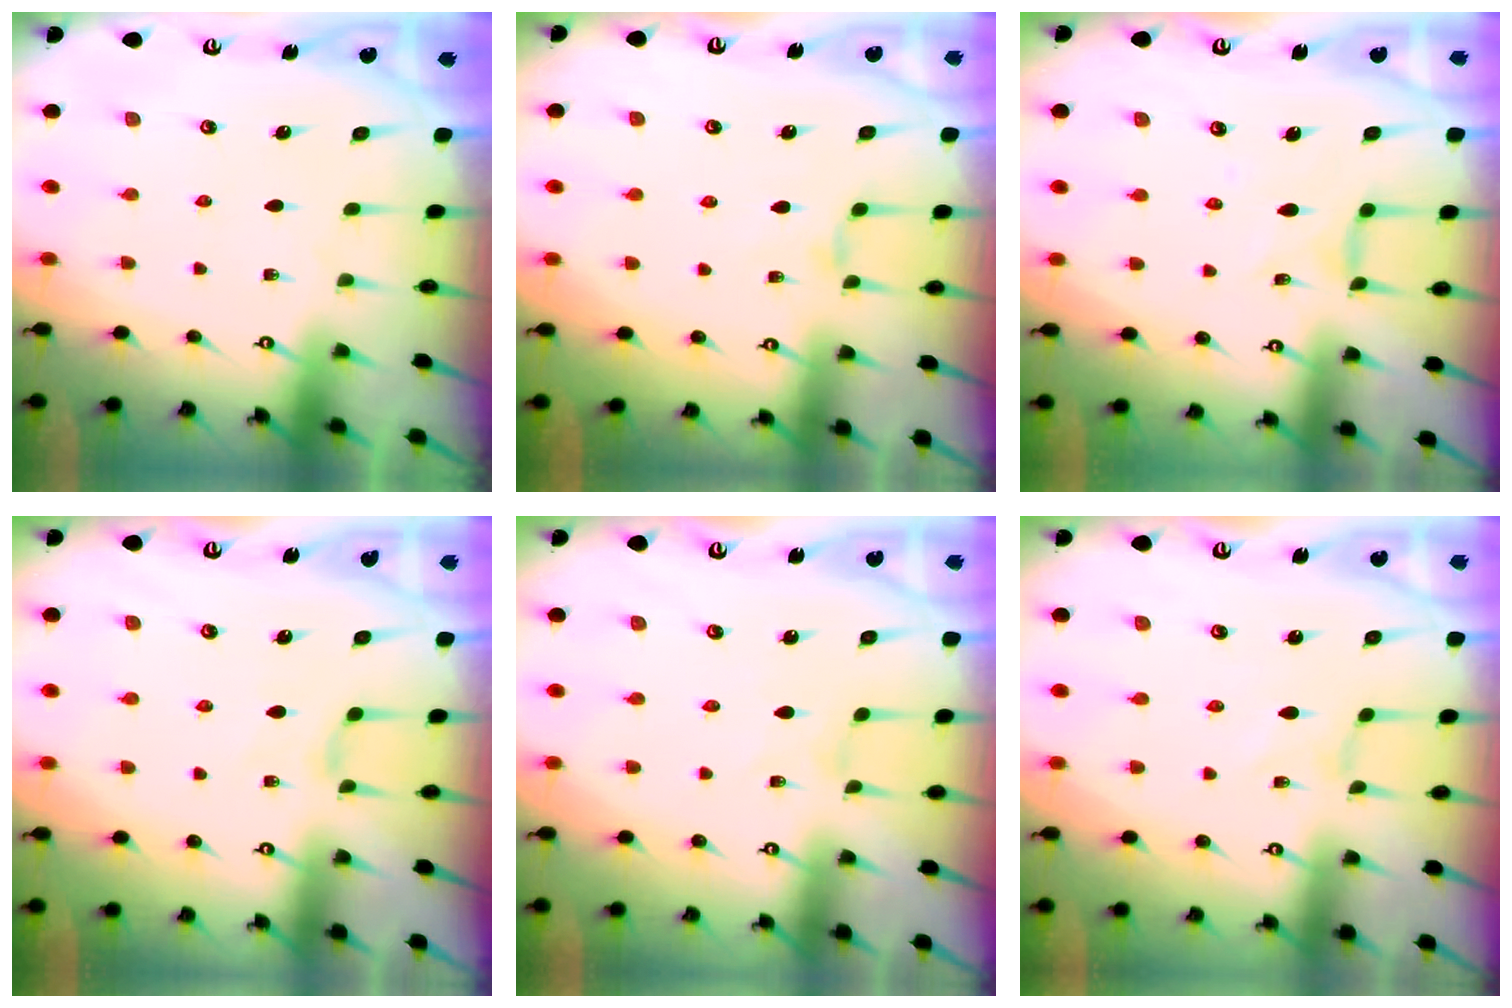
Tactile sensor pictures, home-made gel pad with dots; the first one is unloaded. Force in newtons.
{"total": 1.4, "press": 1.4, "slide": 0.4}
{"total": 3.4, "press": 3.3, "slide": 0.6}
{"total": 2.7, "press": 2.7, "slide": 0.6}
{"total": 0.0}
{"total": 0.7, "press": 0.7, "slide": 0.2}